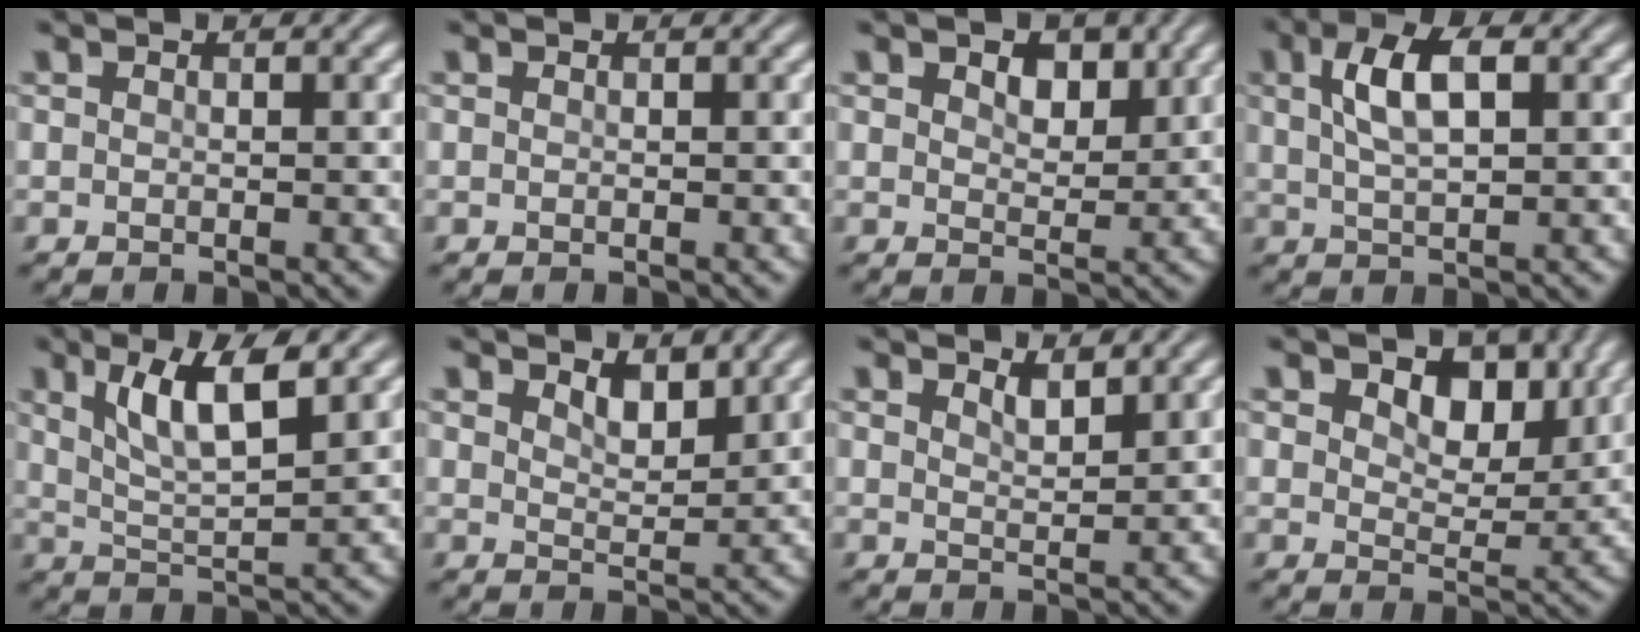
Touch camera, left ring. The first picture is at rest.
{"total": 0.0}
{"total": 2.7, "force": [1.3, 1.6, 1.7], "torque": [-0.030, -0.002, 0.019]}
{"total": 4.9, "force": [1.6, 2.0, 4.2], "torque": [-0.084, 0.009, 0.026]}
{"total": 5.8, "force": [2.6, 1.5, 4.9], "torque": [-0.090, -0.004, 0.047]}
{"total": 2.3, "force": [1.7, 0.8, 1.3], "torque": [-0.027, -0.006, 0.029]}
{"total": 1.7, "force": [1.4, 0.4, 0.9], "torque": [-0.017, -0.003, 0.026]}
{"total": 5.0, "force": [2.4, 3.0, 3.1], "torque": [-0.054, -0.010, 0.031]}